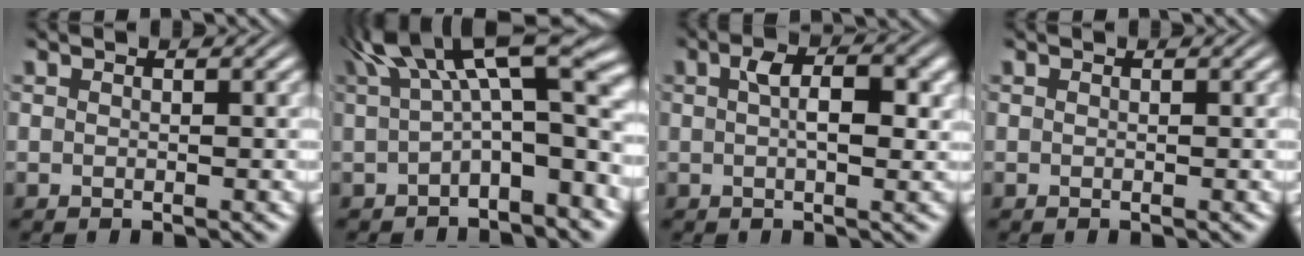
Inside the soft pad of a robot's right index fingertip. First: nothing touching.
{"total": 8.8, "force": [1.5, 4.1, 7.6], "torque": [-0.103, 0.003, 0.024]}
{"total": 4.0, "force": [0.6, 1.5, 3.7], "torque": [-0.048, 0.005, 0.003]}
{"total": 0.0}